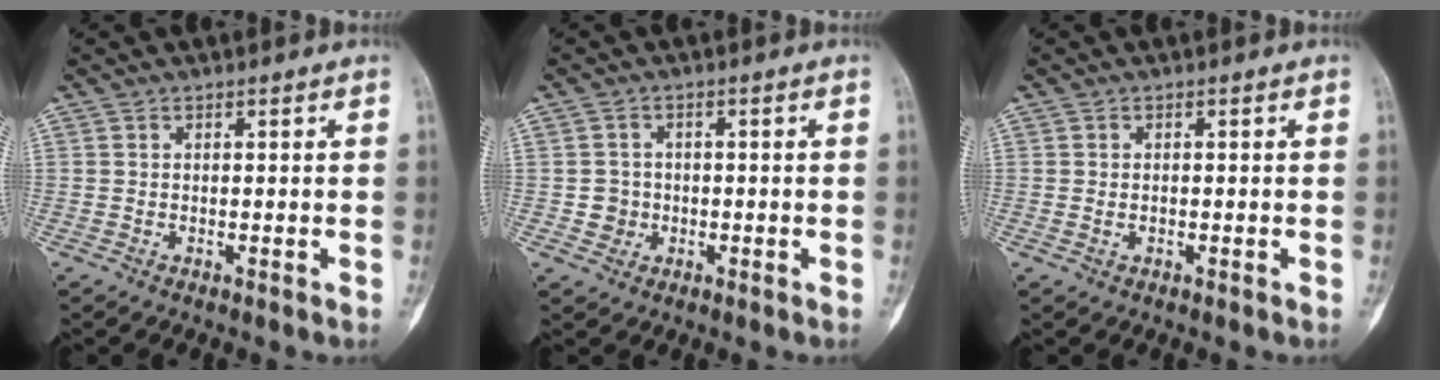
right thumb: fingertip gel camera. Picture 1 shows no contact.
{"total": 2.9, "force": [-0.6, 2.8, 0.4], "torque": [0.012, 0.010, -0.010]}
{"total": 1.0, "force": [-0.1, 0.7, 0.7], "torque": [-0.015, 0.007, 0.001]}